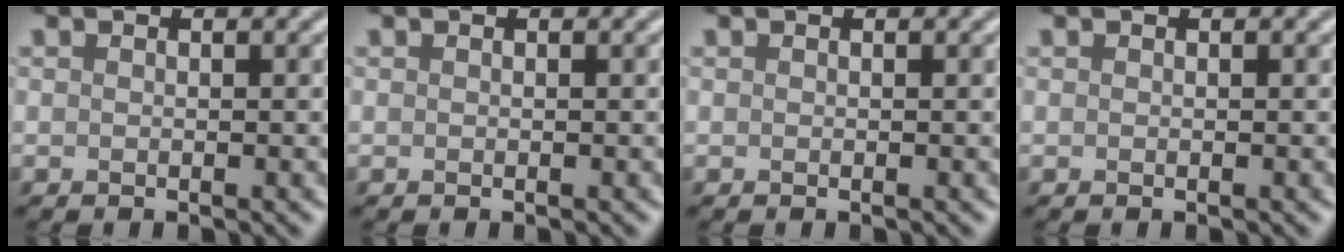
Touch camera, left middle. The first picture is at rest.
{"total": 0.0}
{"total": 0.0}
{"total": 0.0}